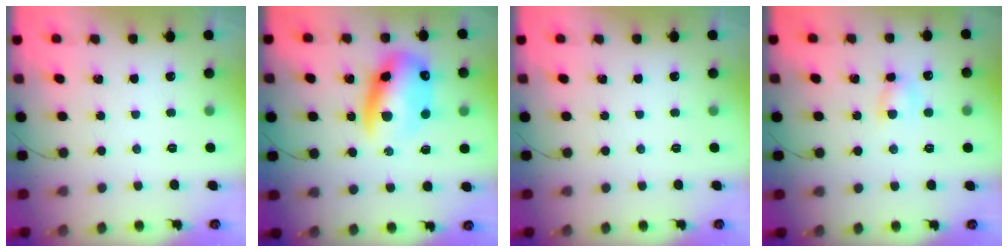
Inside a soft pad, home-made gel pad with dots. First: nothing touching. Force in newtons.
{"total": 14.5, "press": 14.1, "slide": 3.7}
{"total": 0.0}
{"total": 4.3, "press": 4.3, "slide": 0.7}